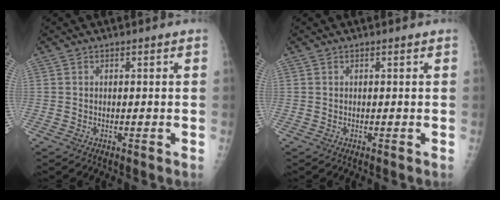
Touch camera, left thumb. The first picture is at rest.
{"total": 0.0}